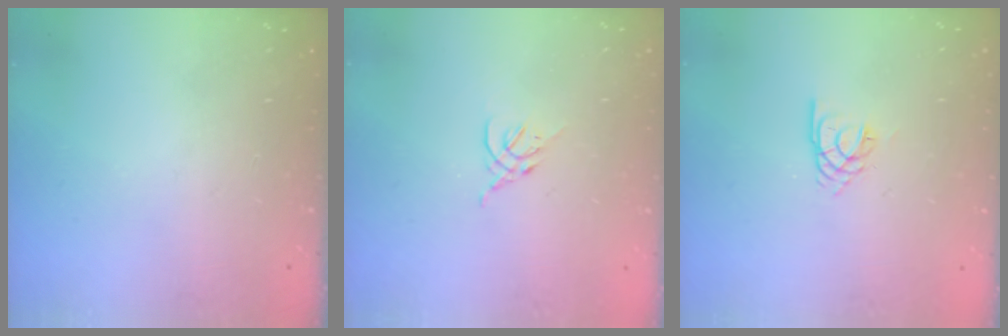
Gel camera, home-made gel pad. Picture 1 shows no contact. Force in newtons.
{"total": 2.6, "press": 2.5, "slide": 0.8}
{"total": 3.2, "press": 3.2, "slide": 0.5}